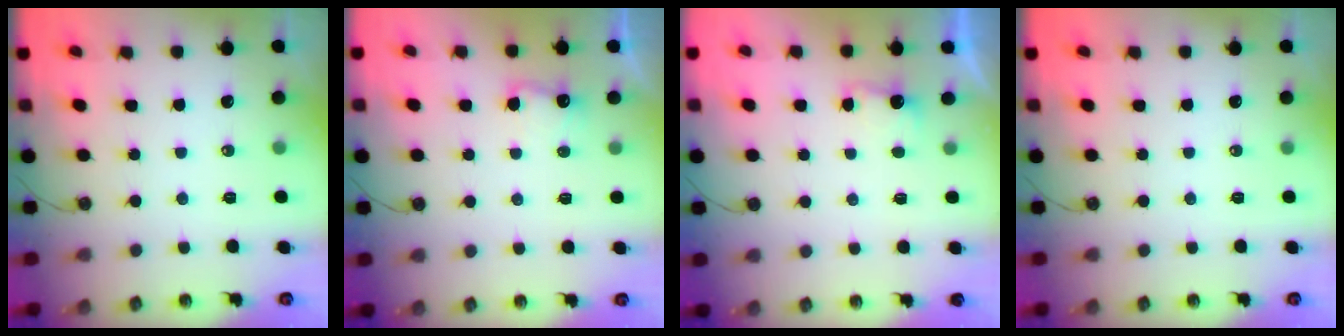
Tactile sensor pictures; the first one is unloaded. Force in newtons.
{"total": 7.1, "press": 7.0, "slide": 1.2}
{"total": 3.3, "press": 3.2, "slide": 0.9}
{"total": 0.0}